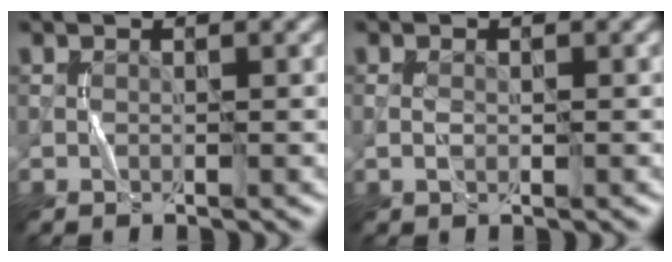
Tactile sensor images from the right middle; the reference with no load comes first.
{"total": 1.0, "force": [-0.2, 0.5, 0.9], "torque": [-0.018, 0.002, -0.005]}